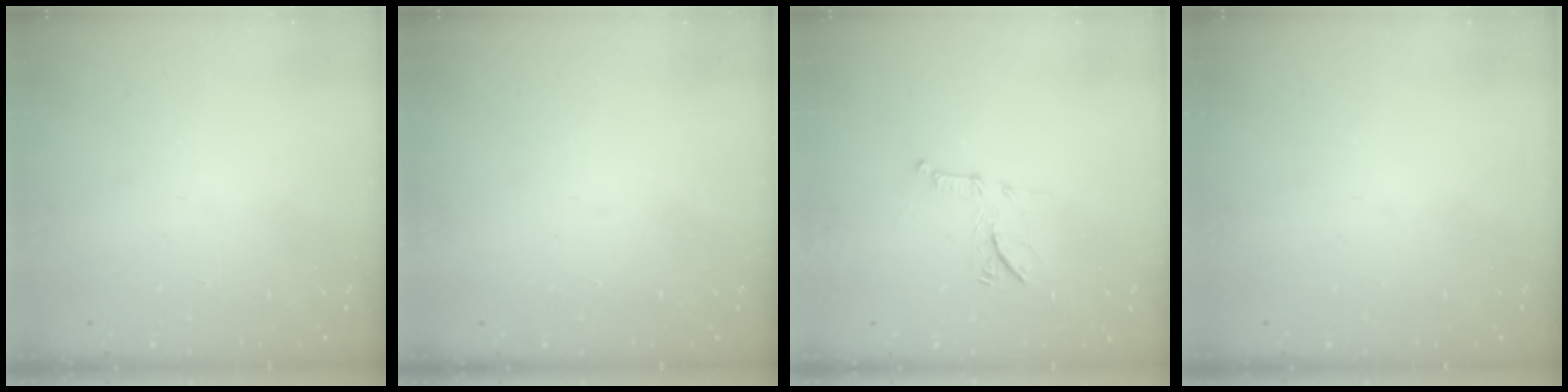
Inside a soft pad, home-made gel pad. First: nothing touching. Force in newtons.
{"total": 1.5, "press": 1.5, "slide": 0.1}
{"total": 8.6, "press": 8.5, "slide": 1.1}
{"total": 0.0}